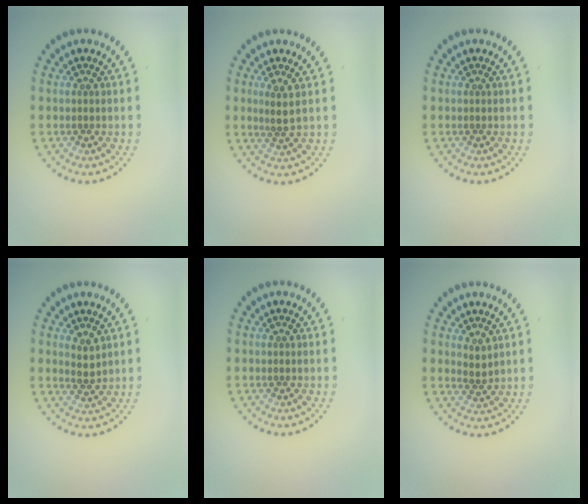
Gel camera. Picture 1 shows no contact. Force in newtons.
{"total": 1.6, "press": 1.2, "slide": 1.1}
{"total": 0.0}
{"total": 1.7, "press": 1.4, "slide": 0.9}
{"total": 0.0}
{"total": 1.3, "press": 1.0, "slide": 0.9}